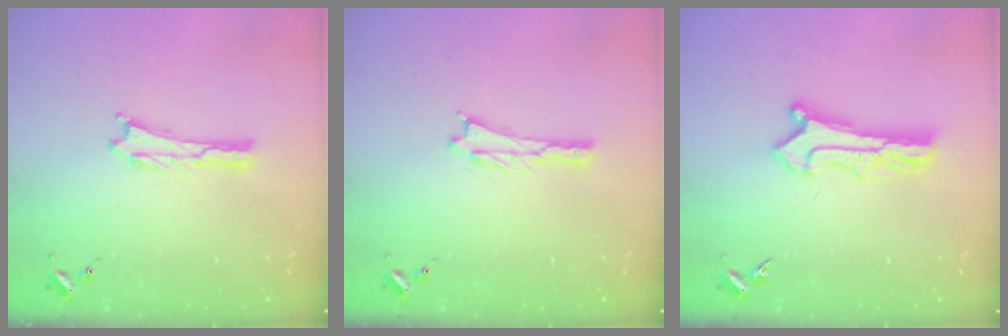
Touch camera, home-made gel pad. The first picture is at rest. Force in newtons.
{"total": 0.5, "press": 0.5, "slide": 0.2}
{"total": 2.9, "press": 2.9, "slide": 0.3}